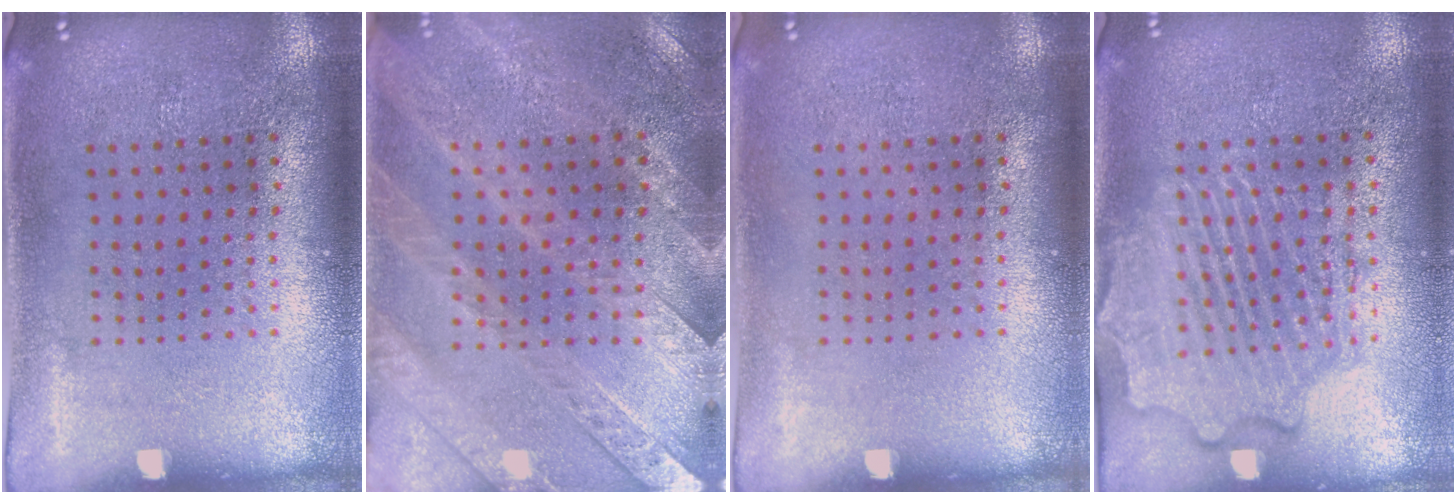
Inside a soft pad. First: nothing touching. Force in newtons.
{"total": 3.0, "press": 2.7, "slide": 1.1}
{"total": 0.0}
{"total": 2.5, "press": 2.4, "slide": 0.3}